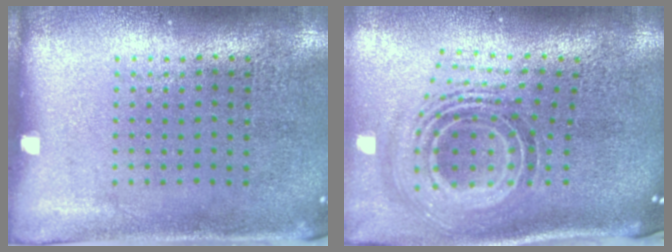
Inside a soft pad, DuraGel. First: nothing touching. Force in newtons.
{"total": 2.0, "press": 1.4, "slide": 1.3}